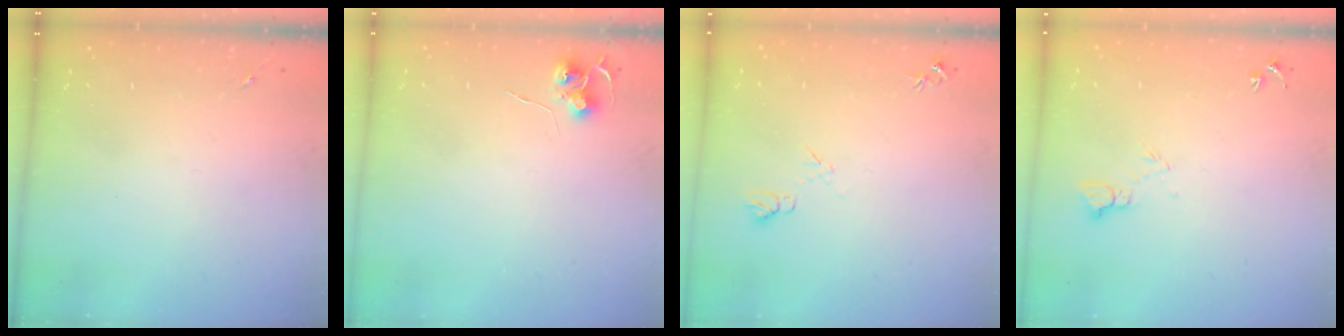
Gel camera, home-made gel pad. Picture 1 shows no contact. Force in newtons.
{"total": 6.4, "press": 6.3, "slide": 0.6}
{"total": 6.7, "press": 6.7, "slide": 0.7}
{"total": 5.6, "press": 5.6, "slide": 0.6}